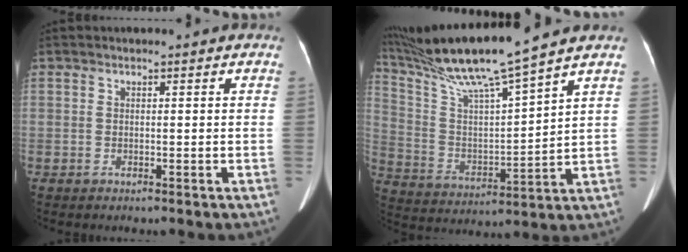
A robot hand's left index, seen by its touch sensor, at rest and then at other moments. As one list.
[{"total": 16.5, "force": [13.9, -1.7, 8.8], "torque": [-0.172, 0.002, 0.258]}]